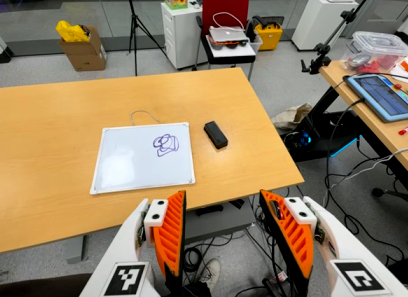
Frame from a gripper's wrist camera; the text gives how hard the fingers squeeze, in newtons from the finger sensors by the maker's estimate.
{"total": 0.0}